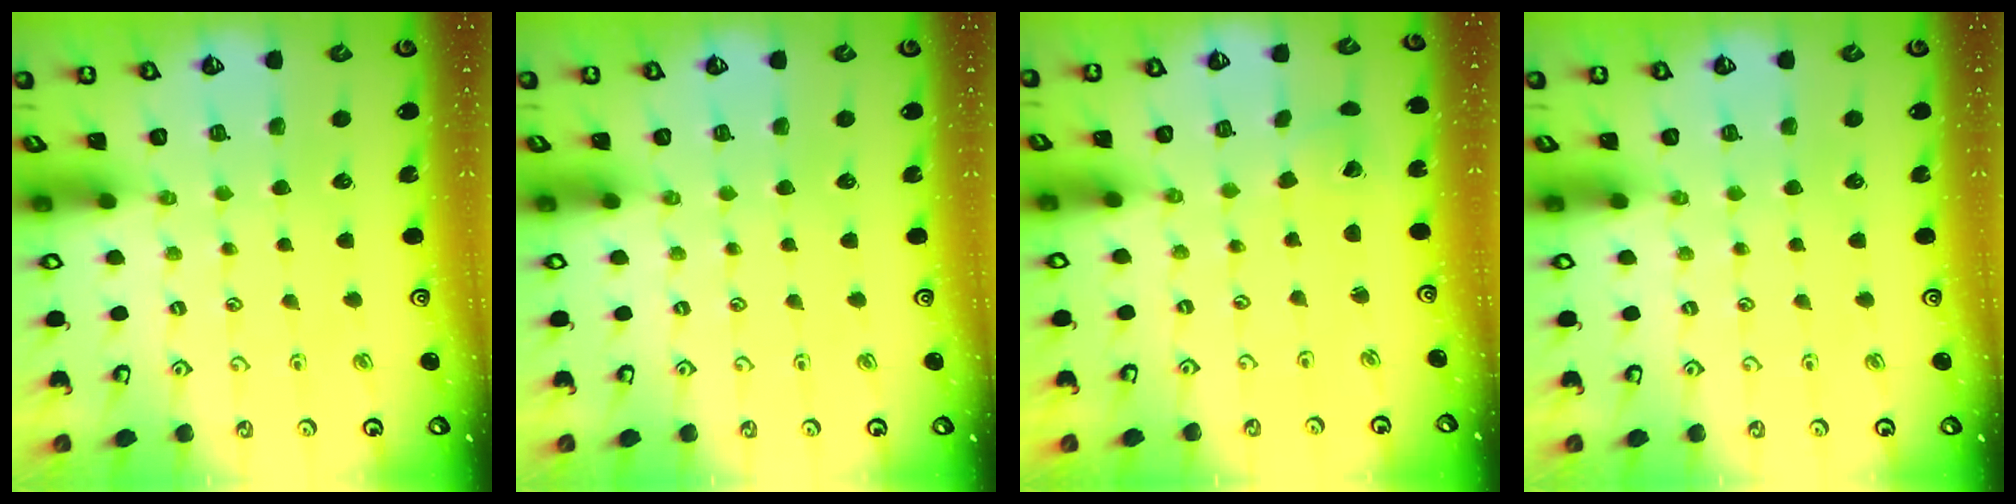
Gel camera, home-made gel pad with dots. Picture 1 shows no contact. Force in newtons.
{"total": 0.0}
{"total": 2.0, "press": 2.0, "slide": 0.3}
{"total": 0.0}